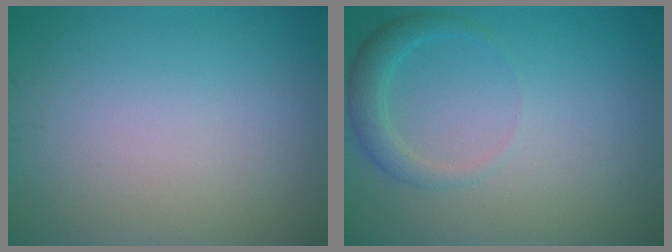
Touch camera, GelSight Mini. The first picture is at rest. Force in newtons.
{"total": 2.1, "press": 2.1, "slide": 0.2}